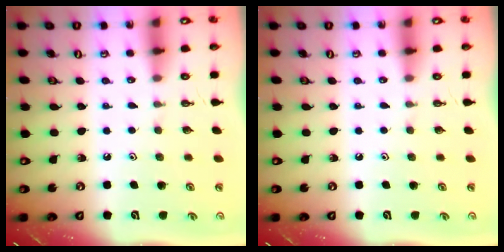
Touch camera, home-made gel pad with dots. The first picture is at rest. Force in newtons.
{"total": 0.0}